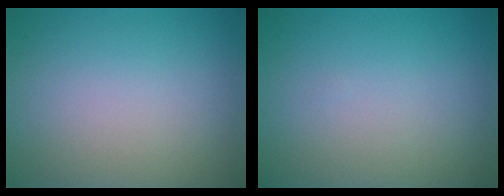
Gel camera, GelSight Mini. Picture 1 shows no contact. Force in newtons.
{"total": 0.0}